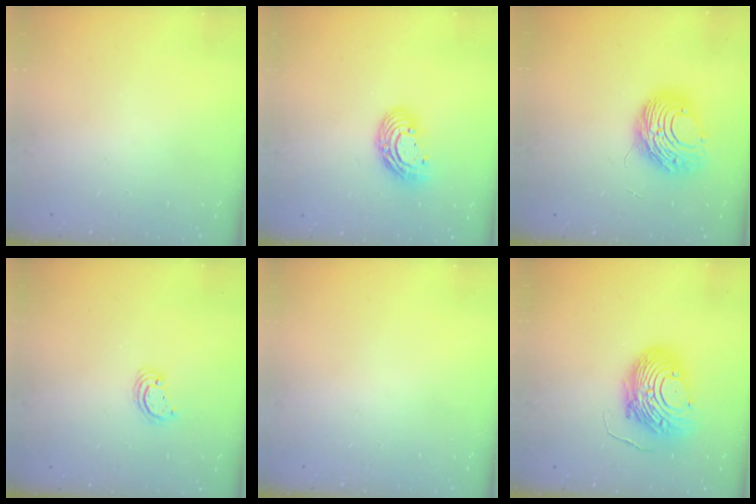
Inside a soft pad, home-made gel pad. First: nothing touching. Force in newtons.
{"total": 10.8, "press": 10.8, "slide": 0.9}
{"total": 9.7, "press": 9.7, "slide": 1.2}
{"total": 2.5, "press": 2.5, "slide": 0.2}
{"total": 0.0}
{"total": 15.1, "press": 15.1, "slide": 1.6}